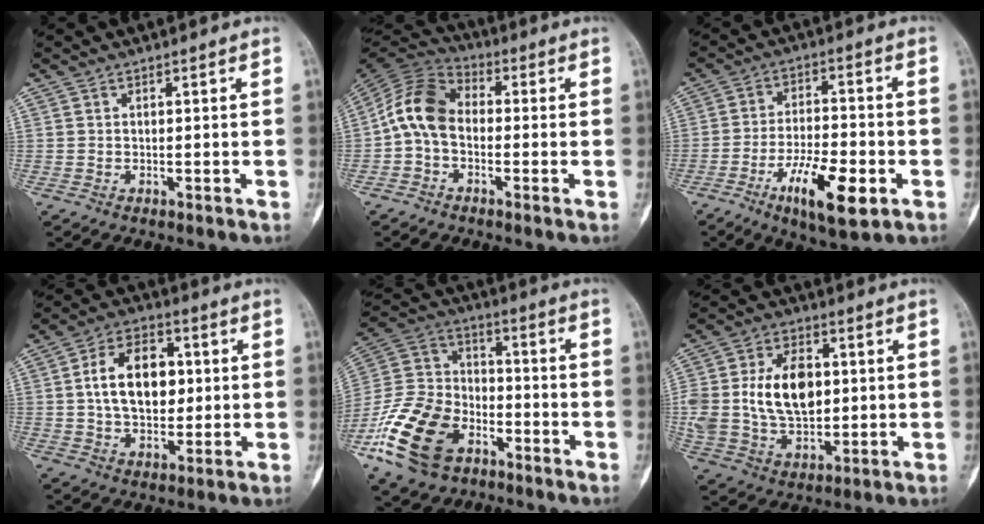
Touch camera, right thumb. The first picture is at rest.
{"total": 10.1, "force": [-1.0, 7.1, 7.1], "torque": [-0.129, 0.028, -0.037]}
{"total": 13.0, "force": [-5.4, 4.4, 10.9], "torque": [-0.184, 0.017, -0.086]}
{"total": 13.7, "force": [1.8, 8.8, 10.3], "torque": [-0.147, 0.007, 0.027]}
{"total": 20.1, "force": [-9.8, 12.8, 12.0], "torque": [-0.229, 0.055, -0.186]}
{"total": 17.3, "force": [2.0, 11.6, 12.7], "torque": [-0.225, -0.003, 0.045]}